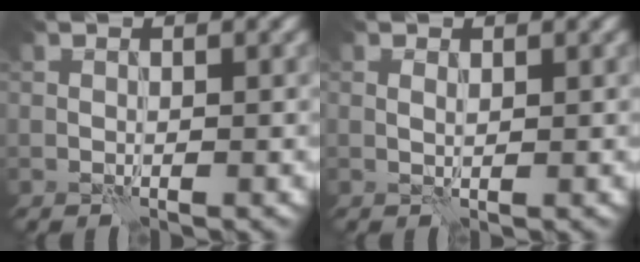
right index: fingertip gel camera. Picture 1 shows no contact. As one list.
[{"total": 0.7, "force": [0.3, 0.2, 0.5], "torque": [-0.011, 0.001, 0.005]}]